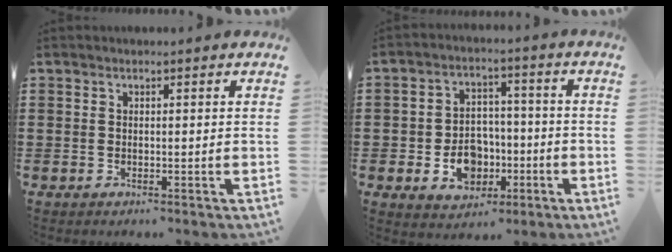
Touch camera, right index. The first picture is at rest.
{"total": 7.6, "force": [-2.0, 6.1, 4.0], "torque": [-0.068, 0.013, -0.034]}